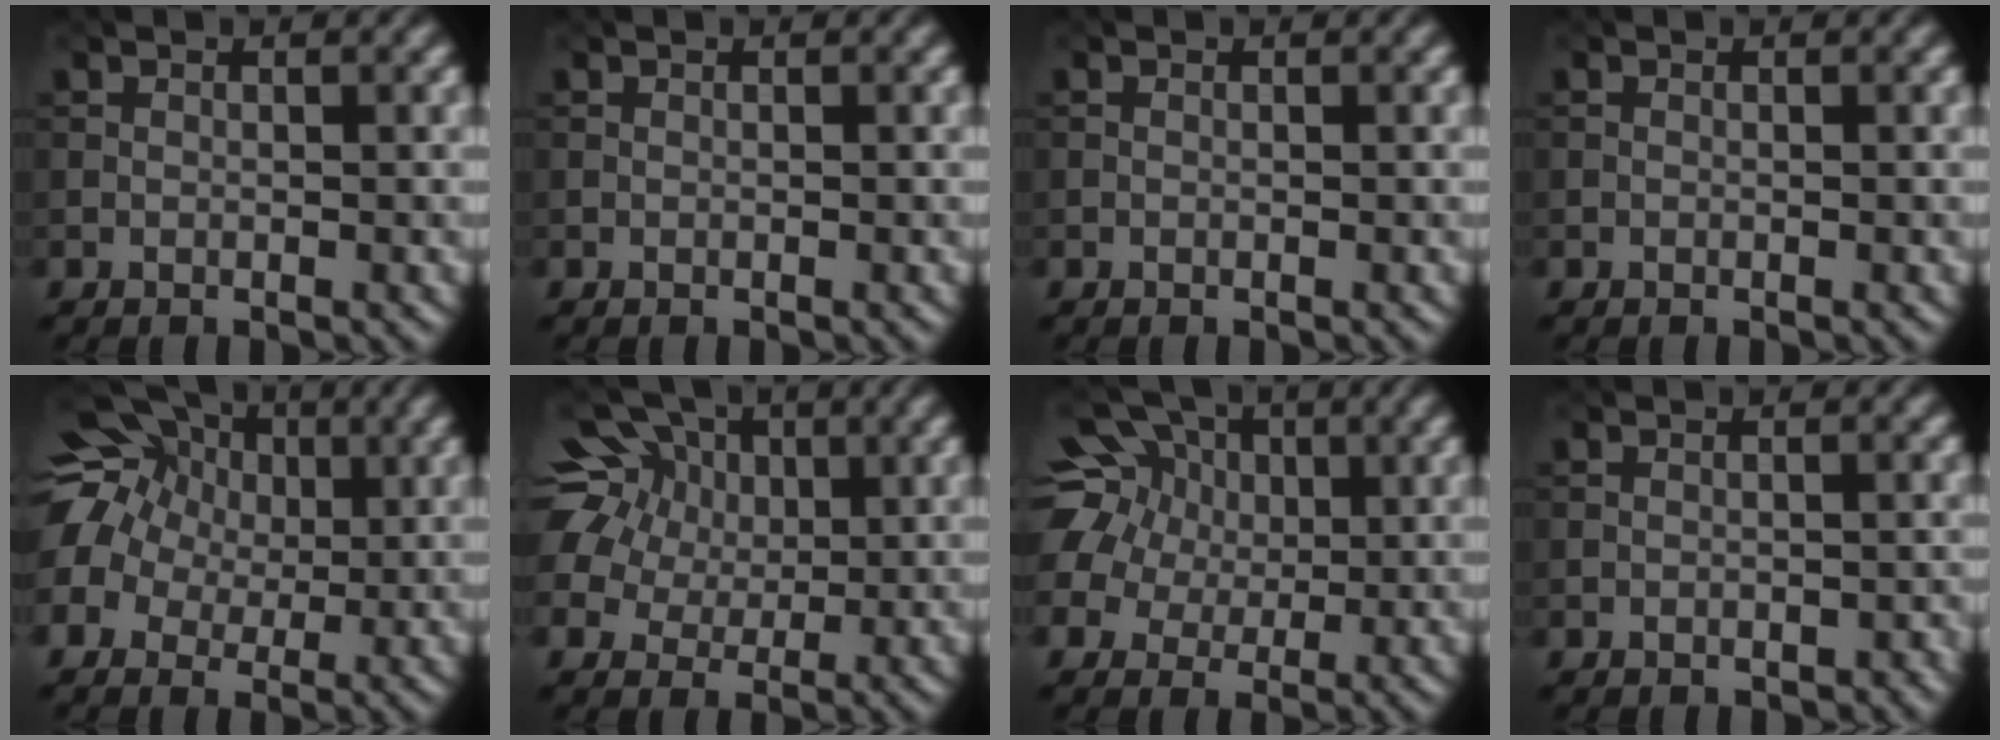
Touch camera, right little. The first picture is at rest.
{"total": 0.0}
{"total": 0.0}
{"total": 0.0}
{"total": 14.9, "force": [4.5, 12.4, 7.0], "torque": [-0.181, 0.044, 0.046]}
{"total": 13.7, "force": [6.2, 9.7, 7.6], "torque": [-0.161, 0.048, 0.075]}
{"total": 12.4, "force": [4.5, 9.6, 6.4], "torque": [-0.153, 0.046, 0.042]}
{"total": 0.9, "force": [-0.5, 0.6, 0.5], "torque": [-0.009, -0.005, -0.005]}